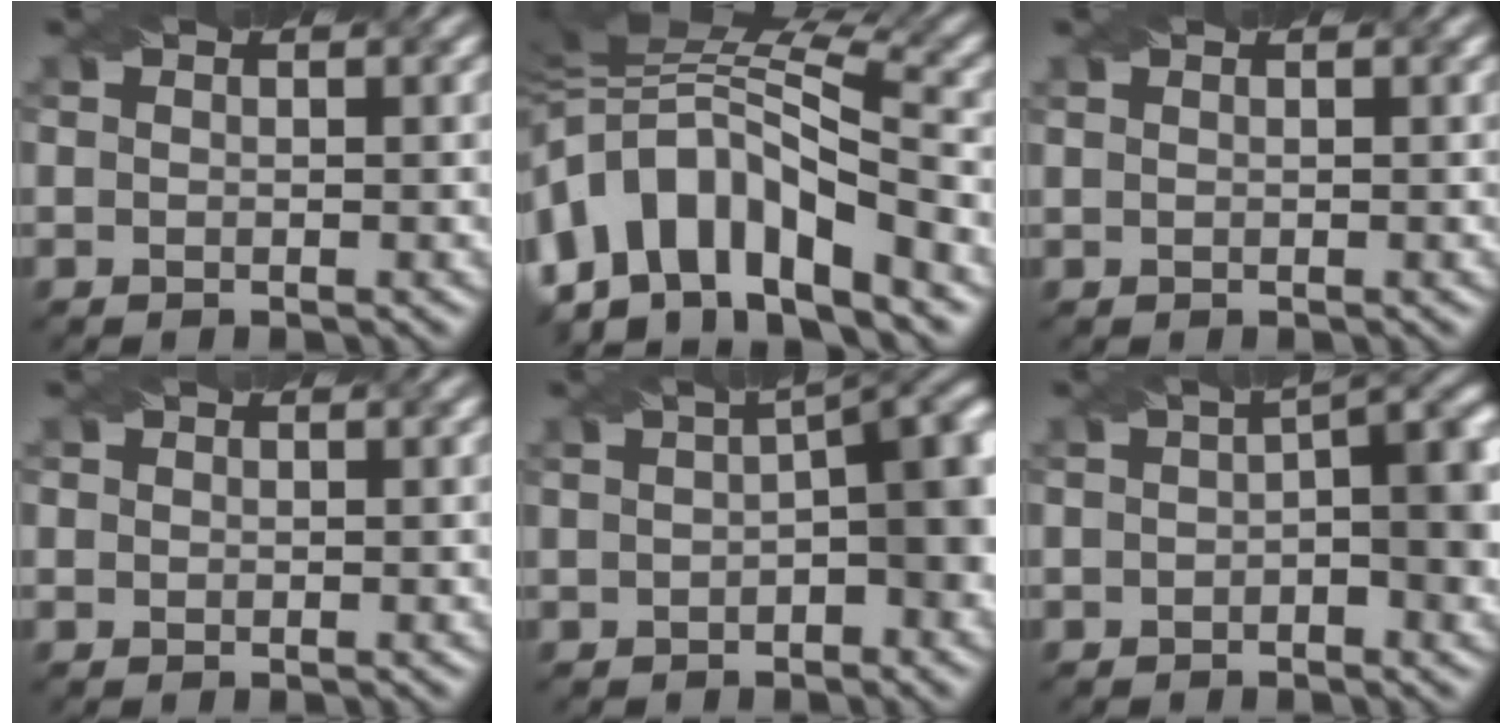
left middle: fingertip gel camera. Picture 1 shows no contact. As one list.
[{"total": 12.1, "force": [-3.8, 5.8, 9.9], "torque": [-0.177, 0.023, -0.071]}, {"total": 0.0}, {"total": 0.7, "force": [0.4, 0.6, 0.0], "torque": [0.003, 0.002, -0.002]}, {"total": 6.8, "force": [-0.5, 3.1, 6.1], "torque": [-0.048, 0.013, -0.009]}, {"total": 7.0, "force": [-0.3, 3.1, 6.2], "torque": [-0.070, 0.012, -0.011]}]